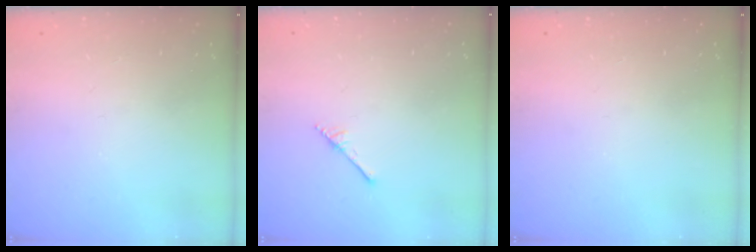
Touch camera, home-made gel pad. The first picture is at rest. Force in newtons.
{"total": 1.6, "press": 1.6, "slide": 0.2}
{"total": 0.0}